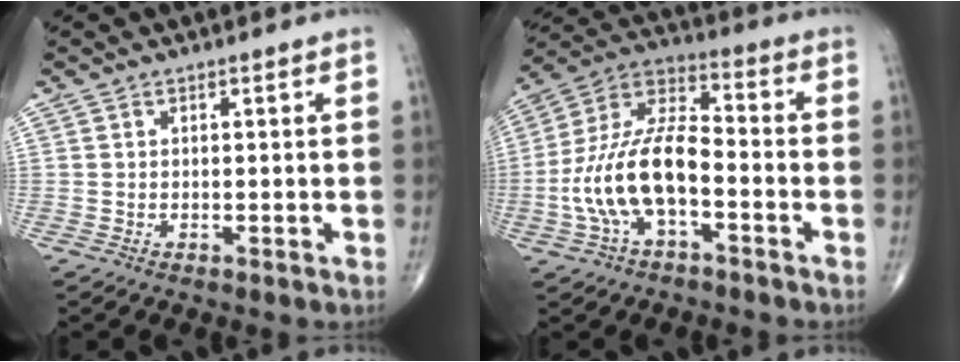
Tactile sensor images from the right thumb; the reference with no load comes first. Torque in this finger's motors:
{"motor_torque": [0.46, 0.37, 1.55, -0.49, 0.18]}